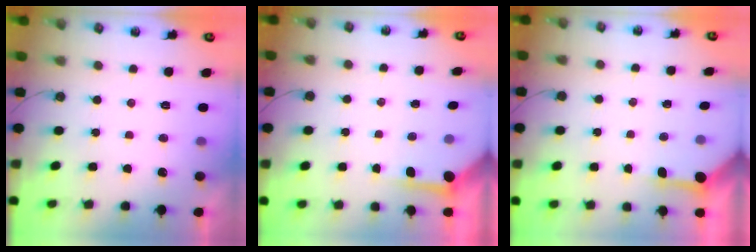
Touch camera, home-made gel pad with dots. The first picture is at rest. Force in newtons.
{"total": 3.6, "press": 3.6, "slide": 0.5}
{"total": 3.2, "press": 3.2, "slide": 0.4}